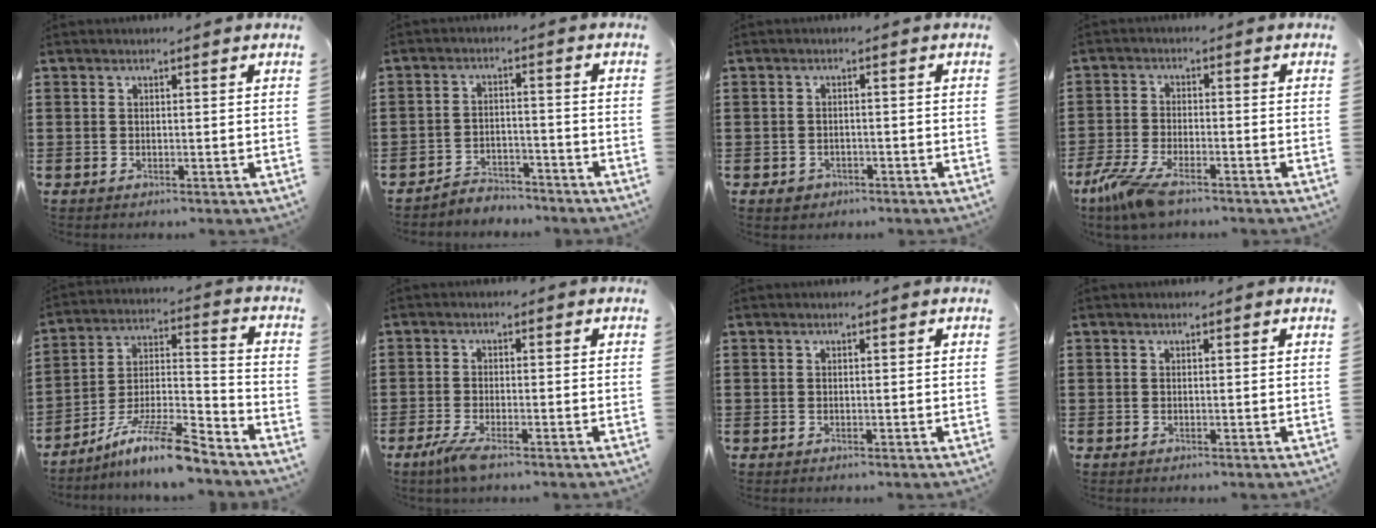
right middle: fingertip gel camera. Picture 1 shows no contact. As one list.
[{"total": 3.6, "force": [-3.6, 0.6, -0.2], "torque": [-0.003, 0.003, -0.076]}, {"total": 1.4, "force": [-1.0, 1.0, 0.2], "torque": [-0.009, 0.001, -0.023]}, {"total": 6.5, "force": [-4.4, 1.8, 4.4], "torque": [-0.118, -0.014, -0.089]}, {"total": 11.1, "force": [-8.9, 0.9, 6.6], "torque": [-0.119, 0.012, -0.171]}, {"total": 3.1, "force": [-2.0, 0.4, 2.3], "torque": [-0.059, -0.009, -0.040]}, {"total": 0.0}, {"total": 0.0}]